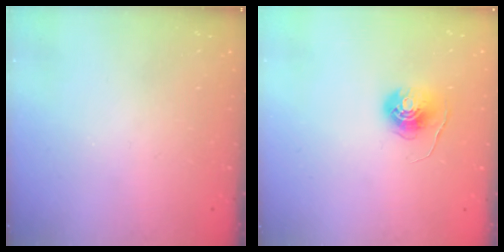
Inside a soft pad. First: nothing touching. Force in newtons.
{"total": 6.7, "press": 6.7, "slide": 0.3}